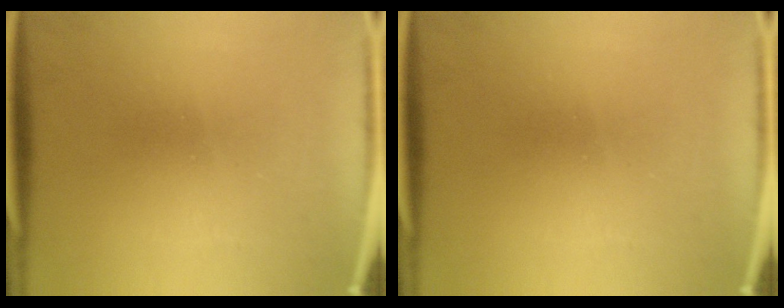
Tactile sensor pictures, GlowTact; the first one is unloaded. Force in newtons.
{"total": 0.0}